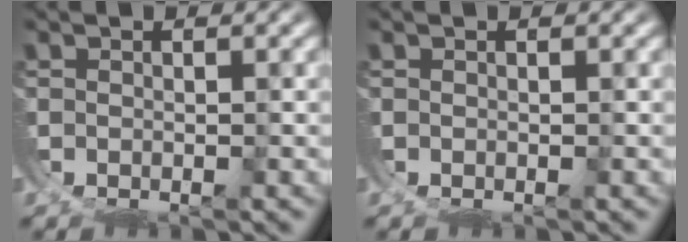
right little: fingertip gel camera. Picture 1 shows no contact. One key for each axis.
{"total": 0.0}